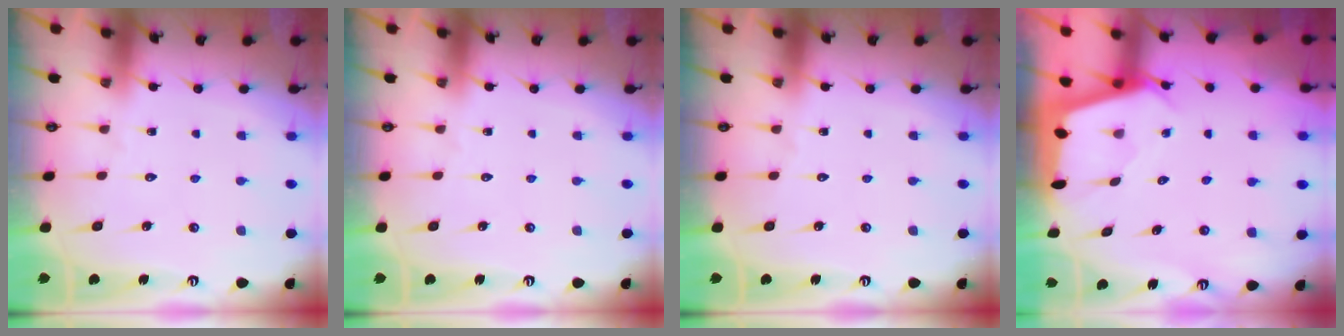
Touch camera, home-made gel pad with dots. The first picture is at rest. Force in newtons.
{"total": 0.0}
{"total": 0.0}
{"total": 2.6, "press": 2.6, "slide": 0.3}